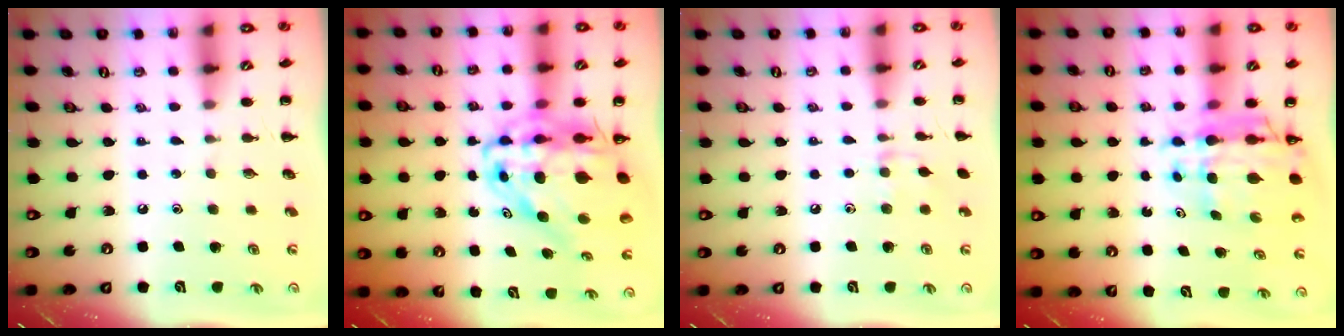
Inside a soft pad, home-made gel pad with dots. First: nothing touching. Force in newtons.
{"total": 15.5, "press": 14.8, "slide": 4.6}
{"total": 6.0, "press": 5.8, "slide": 1.7}
{"total": 9.6, "press": 9.1, "slide": 3.2}